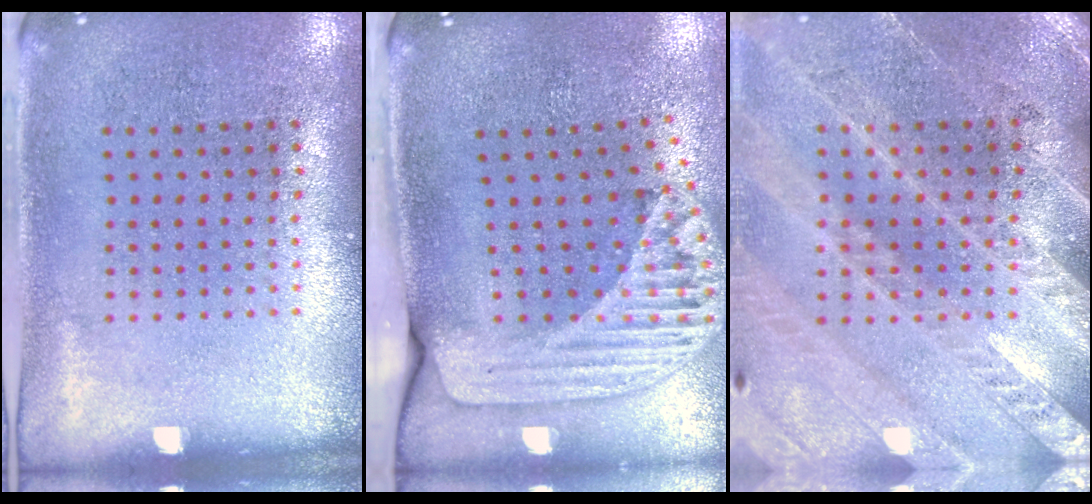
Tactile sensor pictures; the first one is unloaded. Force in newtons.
{"total": 2.4, "press": 1.7, "slide": 1.7}
{"total": 2.9, "press": 2.6, "slide": 1.1}